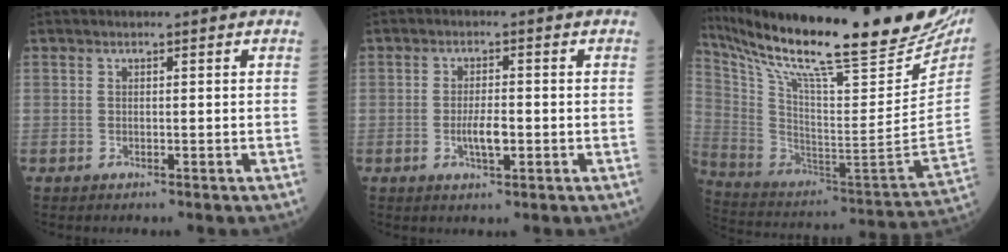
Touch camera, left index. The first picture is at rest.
{"total": 3.4, "force": [-0.9, 0.9, 3.2], "torque": [-0.064, -0.001, -0.013]}
{"total": 34.2, "force": [27.7, 3.8, 19.7], "torque": [-0.348, -0.084, 0.409]}